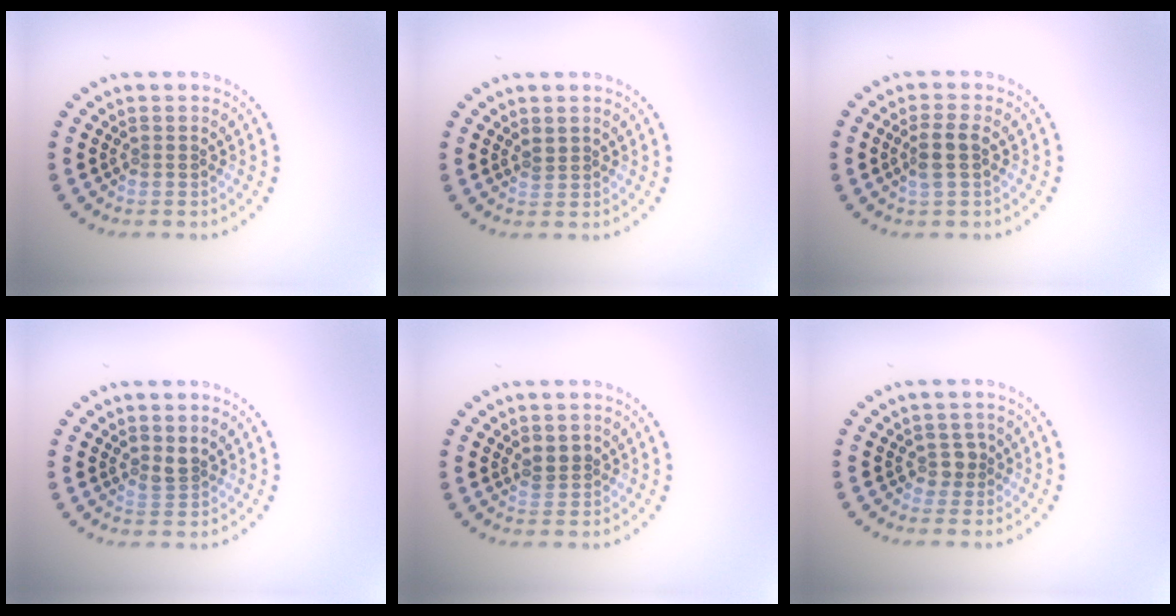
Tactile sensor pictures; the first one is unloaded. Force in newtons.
{"total": 0.7, "press": 0.4, "slide": 0.6}
{"total": 2.0, "press": 1.8, "slide": 0.9}
{"total": 1.5, "press": 1.2, "slide": 0.9}
{"total": 1.6, "press": 1.5, "slide": 0.6}
{"total": 1.4, "press": 1.1, "slide": 0.8}